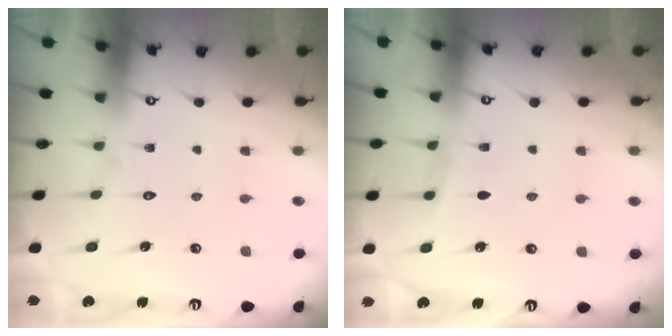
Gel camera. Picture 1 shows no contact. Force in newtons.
{"total": 3.0, "press": 3.0, "slide": 0.4}